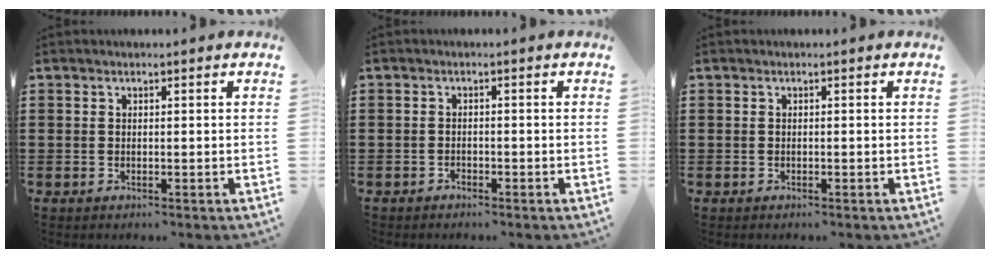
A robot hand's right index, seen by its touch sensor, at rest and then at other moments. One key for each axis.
{"total": 0.8, "fx": -0.7, "fy": 0.2, "fz": 0.0, "tx": -0.003, "ty": 0.002, "tz": -0.017}
{"total": 0.0}